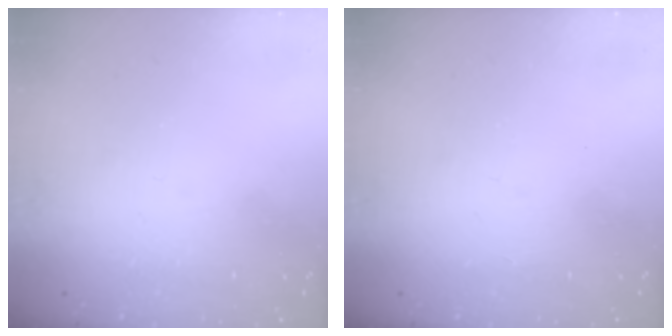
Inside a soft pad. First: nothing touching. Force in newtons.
{"total": 1.3, "press": 1.0, "slide": 0.7}